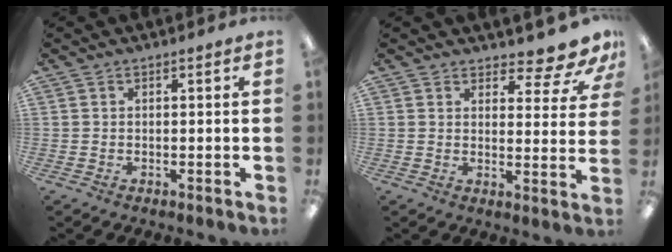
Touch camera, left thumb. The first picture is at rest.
{"total": 8.1, "force": [6.7, 2.3, 3.9], "torque": [-0.038, -0.052, 0.115]}